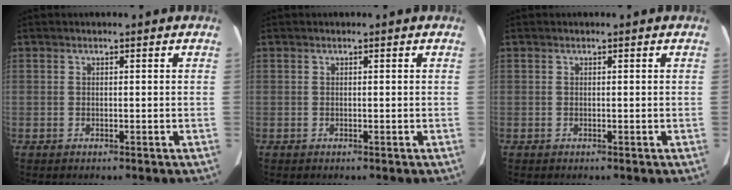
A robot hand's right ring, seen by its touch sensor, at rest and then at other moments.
{"total": 0.0}
{"total": 0.0}